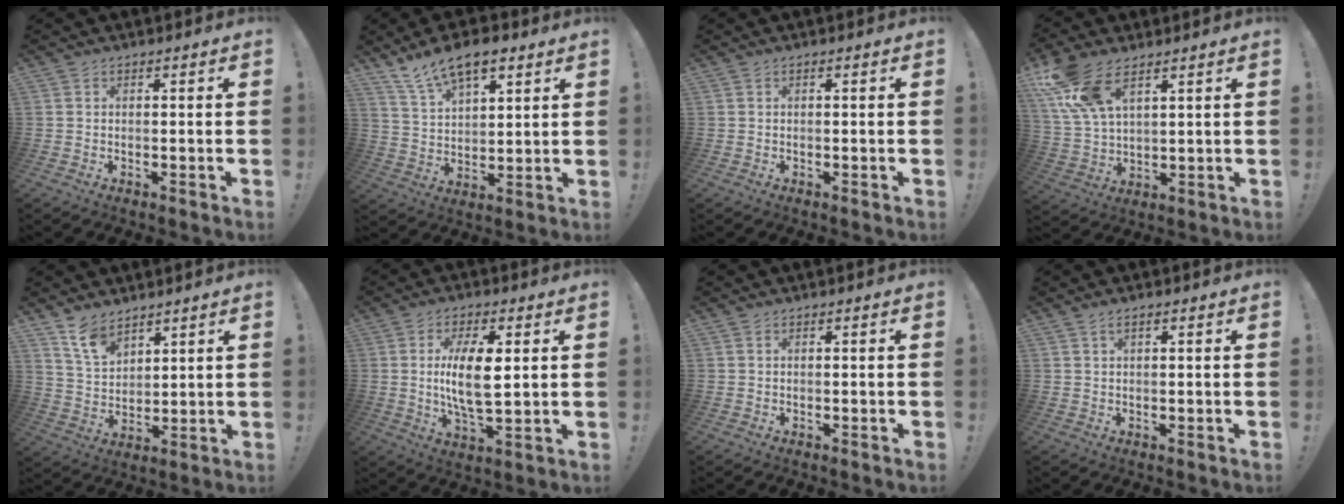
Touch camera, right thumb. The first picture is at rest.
{"total": 11.7, "force": [8.2, 5.2, 6.5], "torque": [-0.112, -0.040, 0.152]}
{"total": 0.0}
{"total": 12.8, "force": [7.7, 6.0, 8.3], "torque": [-0.170, -0.023, 0.149]}
{"total": 9.2, "force": [7.0, 4.7, 3.6], "torque": [-0.078, -0.040, 0.138]}
{"total": 12.0, "force": [1.5, 4.6, 11.0], "torque": [-0.216, -0.011, 0.018]}
{"total": 0.0}
{"total": 1.5, "force": [0.7, 0.4, 1.3], "torque": [-0.030, 0.002, 0.012]}